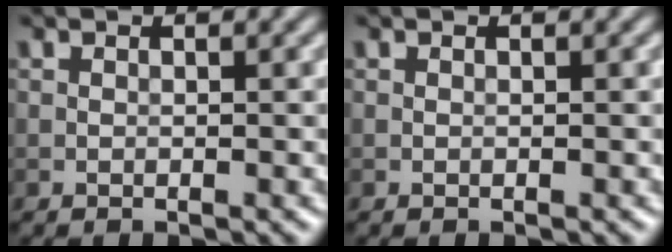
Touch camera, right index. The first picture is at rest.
{"total": 0.0}